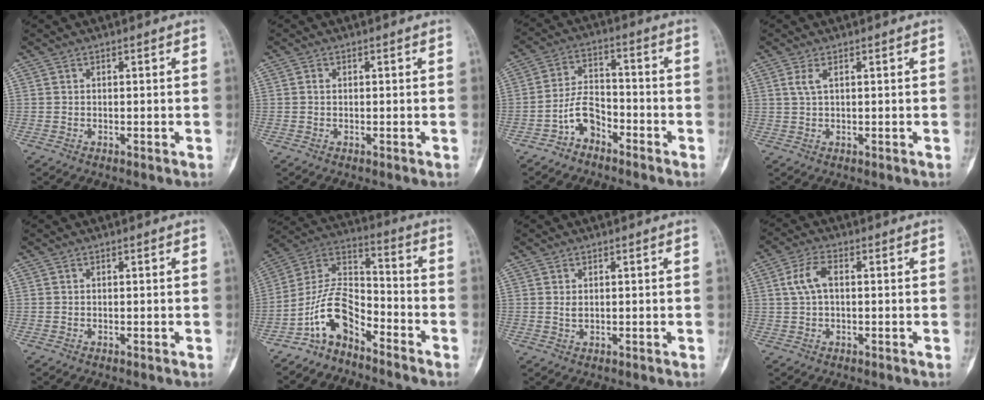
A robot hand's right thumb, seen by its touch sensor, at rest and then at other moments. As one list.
[{"total": 0.7, "force": [0.0, 0.5, 0.4], "torque": [-0.005, 0.002, 0.000]}, {"total": 6.8, "force": [-4.2, 4.1, 3.5], "torque": [-0.057, 0.043, -0.084]}, {"total": 2.0, "force": [0.8, 0.7, 1.7], "torque": [-0.045, 0.006, 0.022]}, {"total": 0.0}, {"total": 11.3, "force": [-7.3, 5.6, 6.5], "torque": [-0.120, 0.087, -0.151]}, {"total": 0.8, "force": [0.2, 0.4, 0.6], "torque": [-0.015, 0.000, 0.008]}, {"total": 5.0, "force": [0.7, 2.7, 4.1], "torque": [-0.095, 0.014, 0.012]}]